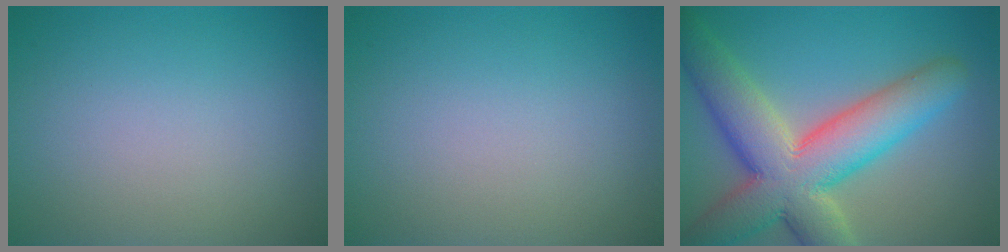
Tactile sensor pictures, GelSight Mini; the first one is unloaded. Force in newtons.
{"total": 0.0}
{"total": 11.1, "press": 11.0, "slide": 0.6}